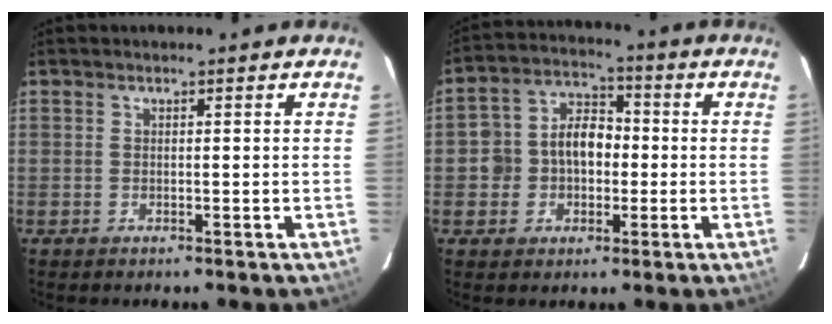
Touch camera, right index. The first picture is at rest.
{"total": 8.4, "force": [-1.0, 6.9, 4.6], "torque": [-0.089, 0.033, -0.015]}